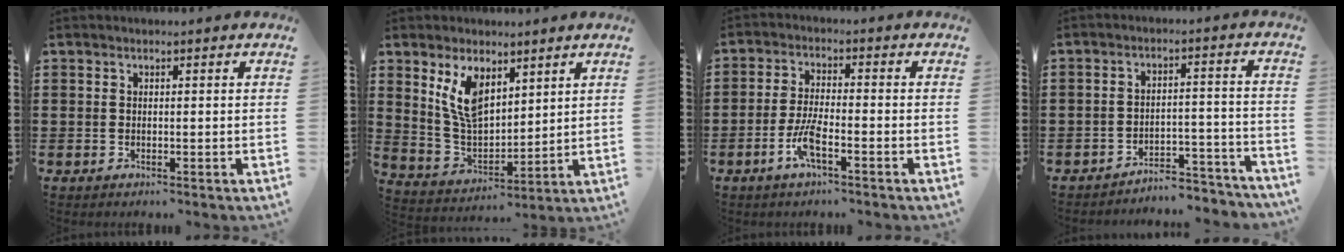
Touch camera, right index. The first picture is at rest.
{"total": 8.2, "force": [4.5, 4.2, 5.4], "torque": [-0.130, -0.008, 0.083]}
{"total": 5.2, "force": [-2.7, 1.0, 4.3], "torque": [-0.106, -0.010, -0.056]}
{"total": 4.9, "force": [-4.8, 0.7, 1.1], "torque": [-0.020, 0.010, -0.096]}